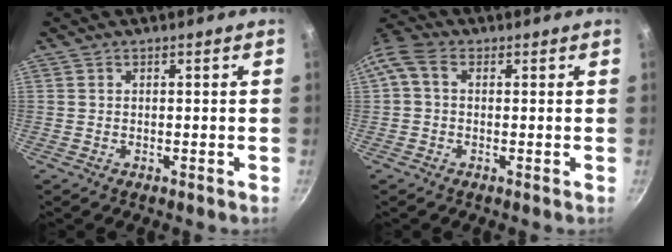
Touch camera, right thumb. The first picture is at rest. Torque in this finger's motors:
{"motor_torque": [1.03, 1.45, 0.56, -0.53, 0.17]}